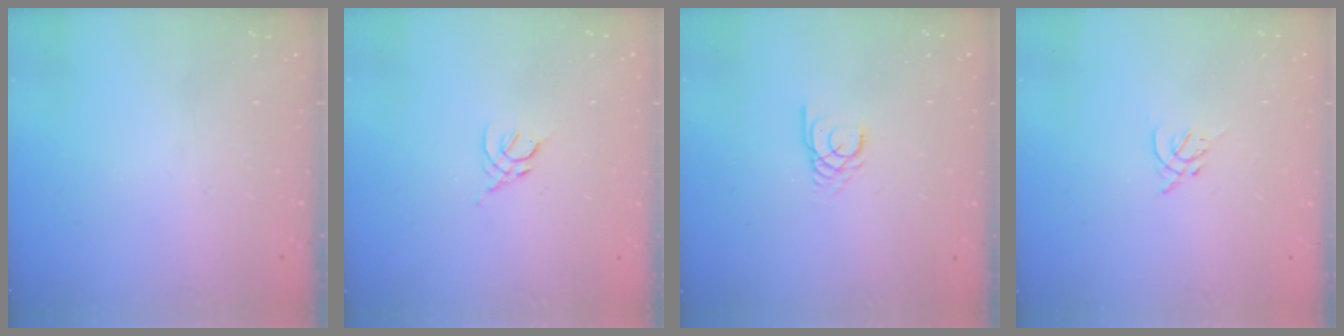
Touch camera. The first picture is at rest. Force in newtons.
{"total": 2.5, "press": 2.4, "slide": 0.7}
{"total": 2.2, "press": 2.2, "slide": 0.2}
{"total": 2.7, "press": 2.6, "slide": 0.7}